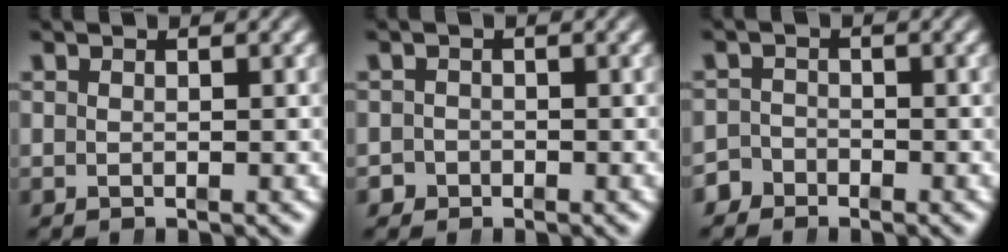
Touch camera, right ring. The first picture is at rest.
{"total": 2.3, "force": [-1.5, 1.7, -0.2], "torque": [-0.001, -0.017, -0.023]}
{"total": 2.7, "force": [-2.3, 1.5, -0.1], "torque": [0.002, -0.014, -0.039]}